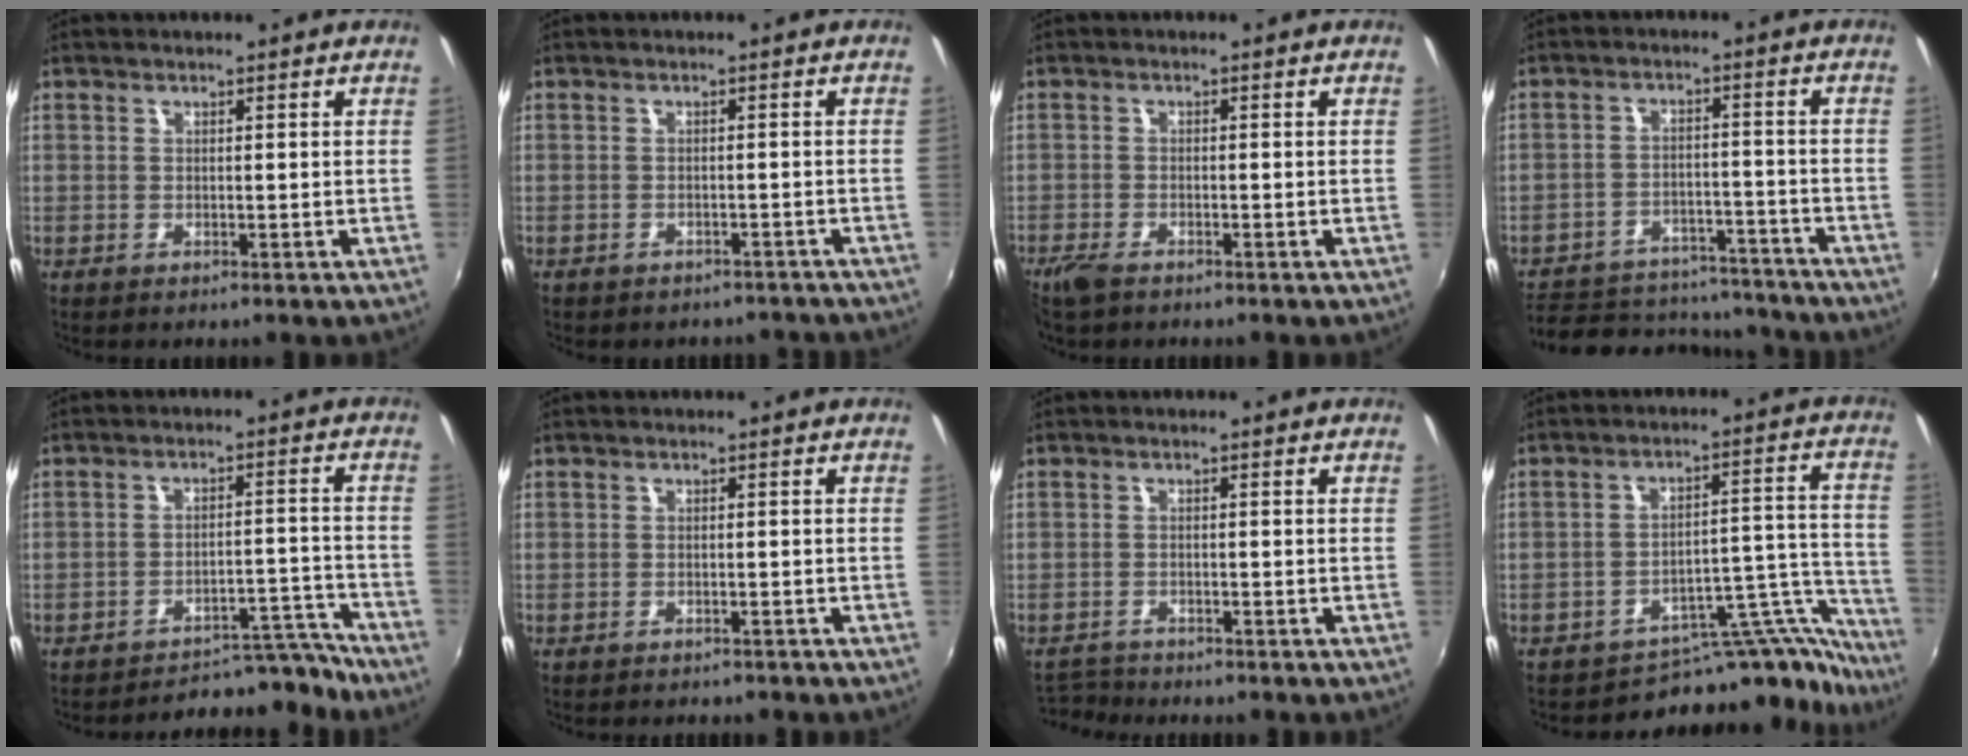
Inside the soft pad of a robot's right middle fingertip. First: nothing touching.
{"total": 7.1, "force": [-6.4, 2.6, 1.8], "torque": [-0.038, -0.004, -0.070]}
{"total": 3.5, "force": [-2.8, 1.1, 1.8], "torque": [-0.049, -0.010, -0.057]}
{"total": 18.5, "force": [-15.1, 8.4, 6.6], "torque": [-0.155, 0.023, -0.187]}
{"total": 11.4, "force": [-11.1, 2.2, 1.5], "torque": [-0.017, 0.038, -0.143]}
{"total": 2.0, "force": [-1.8, 0.6, 0.6], "torque": [-0.014, -0.006, -0.024]}
{"total": 3.0, "force": [-2.9, 0.7, 0.0], "torque": [-0.017, -0.007, -0.058]}
{"total": 16.1, "force": [-14.9, 5.1, 3.7], "torque": [-0.023, 0.053, -0.204]}